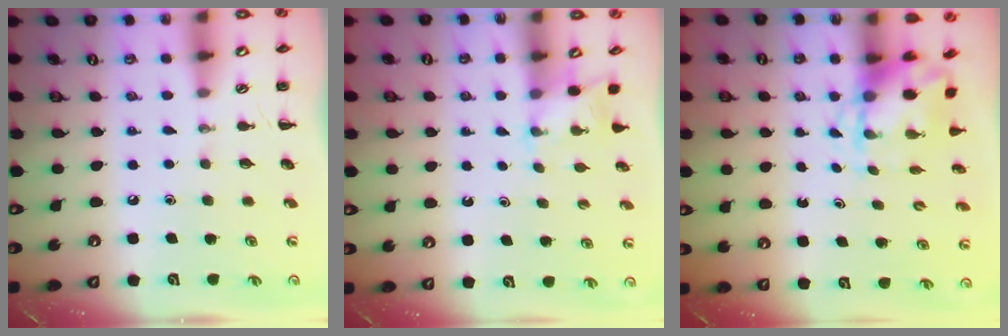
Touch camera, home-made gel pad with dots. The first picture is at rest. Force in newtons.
{"total": 2.6, "press": 2.5, "slide": 0.9}
{"total": 4.3, "press": 4.3, "slide": 0.6}